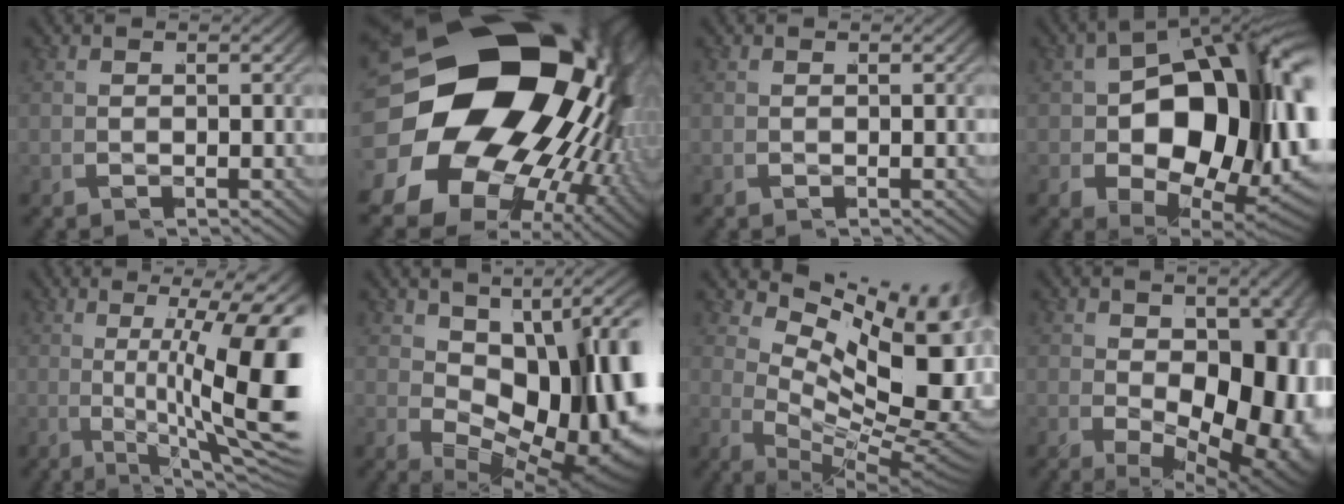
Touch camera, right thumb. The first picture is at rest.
{"total": 37.6, "force": [0.0, 26.2, 27.0], "torque": [-0.422, -0.063, -0.001]}
{"total": 0.0}
{"total": 20.8, "force": [-1.5, 12.2, 16.8], "torque": [-0.273, -0.067, 0.018]}
{"total": 11.9, "force": [0.9, 4.1, 11.1], "torque": [-0.157, 0.003, 0.006]}
{"total": 15.0, "force": [-1.0, 8.0, 12.6], "torque": [-0.191, -0.034, 0.023]}
{"total": 15.0, "force": [1.4, 8.5, 12.3], "torque": [-0.169, -0.039, 0.045]}
{"total": 12.4, "force": [-1.1, 7.2, 10.1], "torque": [-0.164, -0.049, 0.017]}